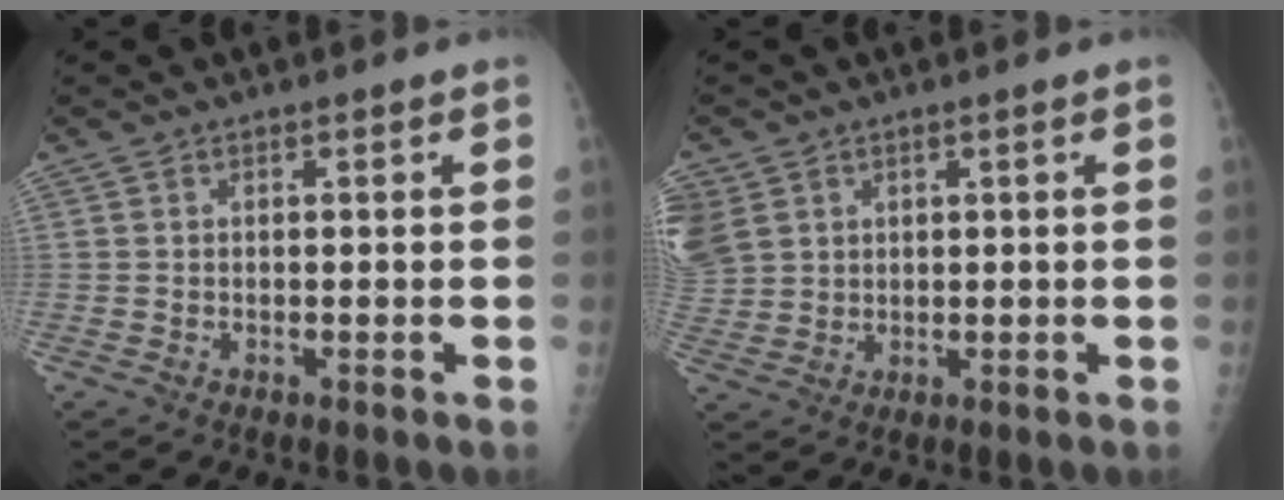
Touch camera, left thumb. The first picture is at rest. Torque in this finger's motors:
{"motor_torque": [0.77, 0.74, 1.84, -0.93, 0.75]}